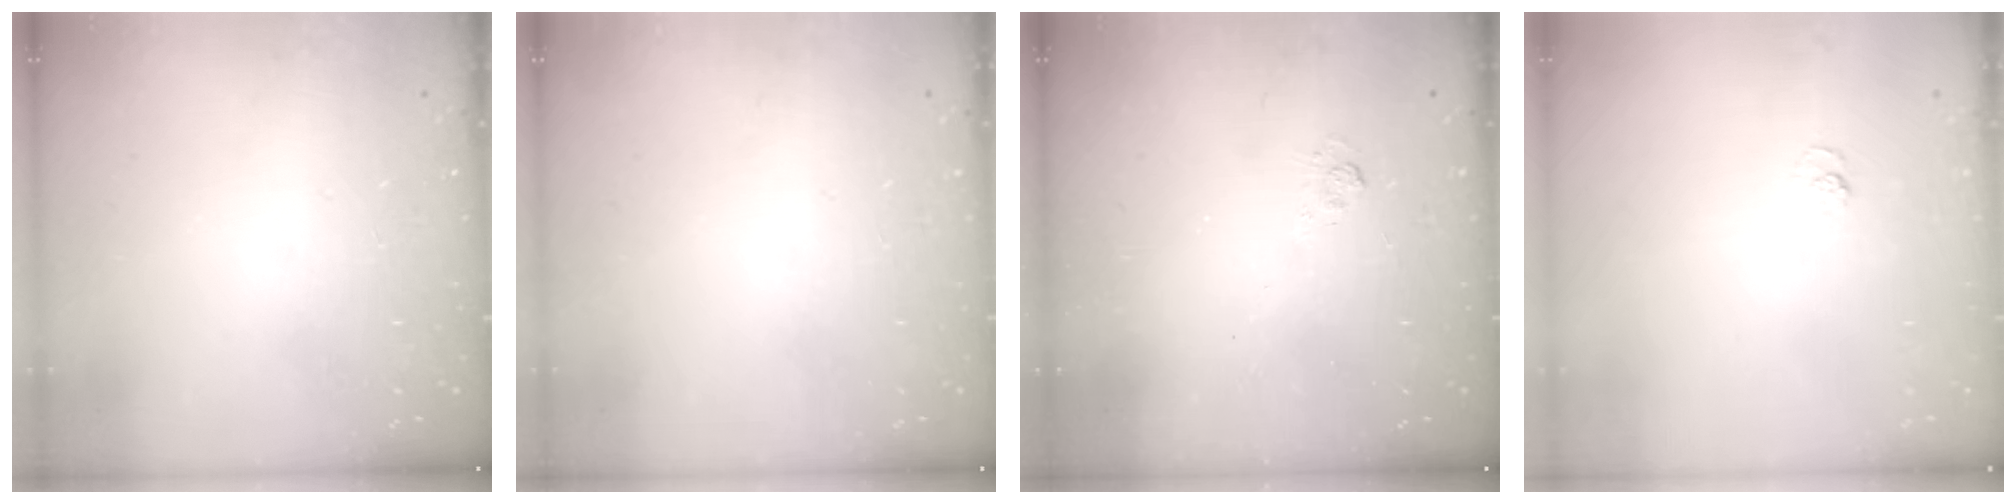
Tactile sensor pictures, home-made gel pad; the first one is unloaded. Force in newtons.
{"total": 0.0}
{"total": 1.7, "press": 1.1, "slide": 1.3}
{"total": 2.0, "press": 1.5, "slide": 1.3}